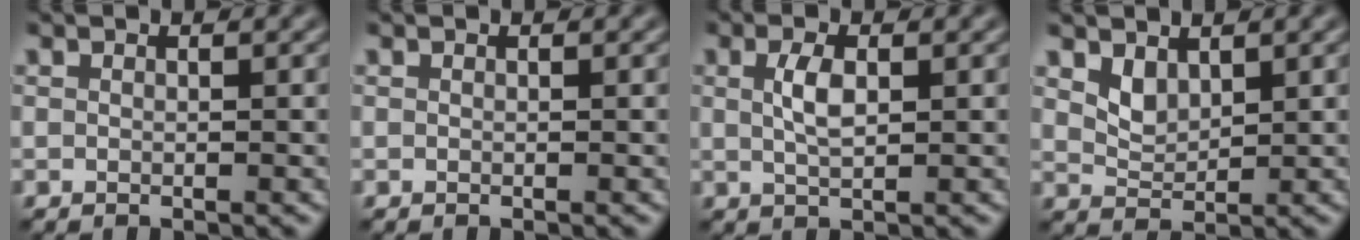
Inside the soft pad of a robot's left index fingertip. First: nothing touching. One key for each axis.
{"total": 0.0}
{"total": 2.2, "fx": 0.4, "fy": 0.8, "fz": 2.0, "tx": -0.047, "ty": 0.000, "tz": 0.007}
{"total": 1.9, "fx": 1.2, "fy": 1.0, "fz": 1.0, "tx": -0.025, "ty": -0.009, "tz": 0.026}